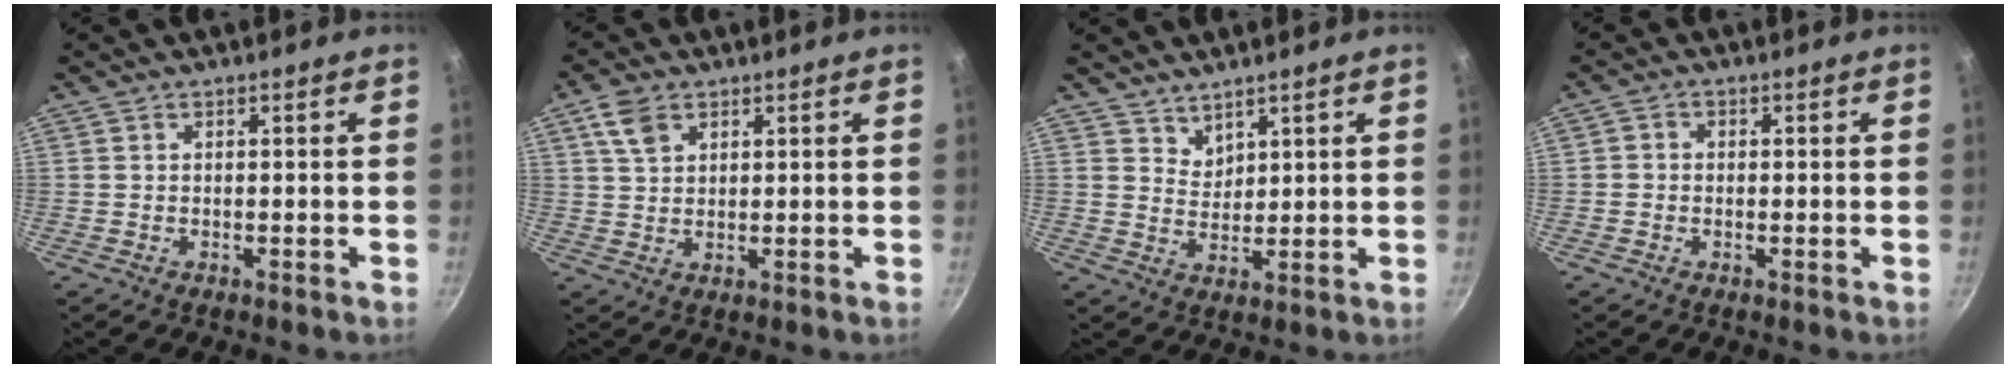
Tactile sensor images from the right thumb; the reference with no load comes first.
{"total": 5.3, "force": [2.6, 3.4, 3.1], "torque": [-0.049, -0.003, 0.051]}
{"total": 3.4, "force": [2.9, 1.7, 0.7], "torque": [-0.003, -0.014, 0.057]}
{"total": 1.5, "force": [-0.4, 1.3, 0.6], "torque": [-0.009, 0.006, -0.010]}